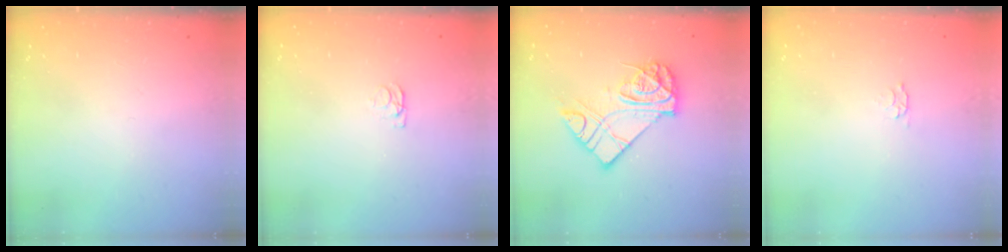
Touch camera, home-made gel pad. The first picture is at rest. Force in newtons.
{"total": 1.2, "press": 1.1, "slide": 0.3}
{"total": 13.6, "press": 13.6, "slide": 1.1}
{"total": 2.8, "press": 2.7, "slide": 0.5}